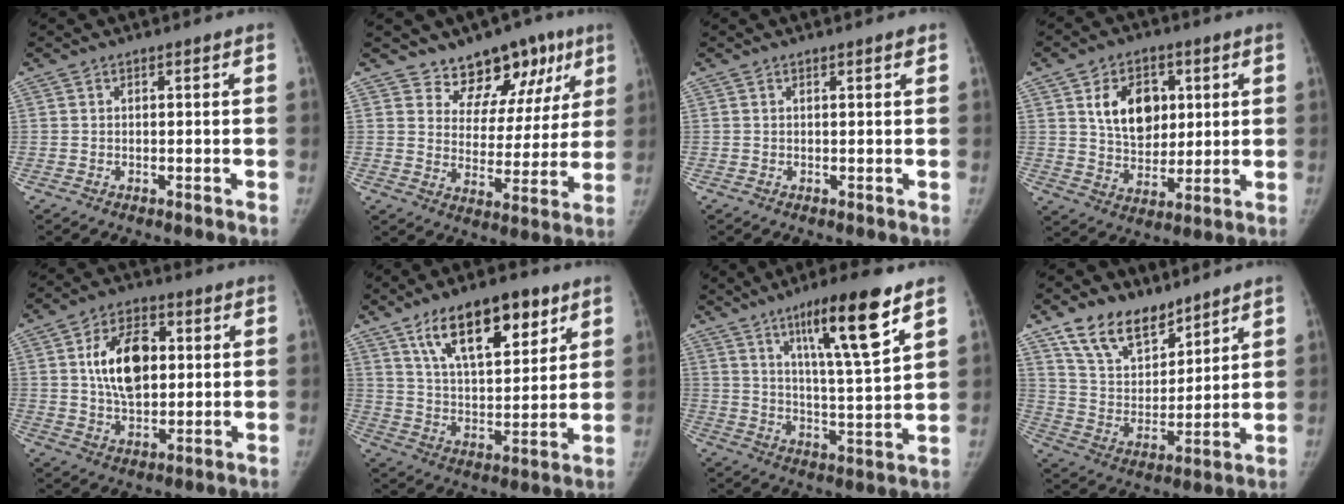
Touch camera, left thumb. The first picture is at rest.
{"total": 13.7, "force": [9.2, 8.5, 5.5], "torque": [-0.008, -0.044, 0.127]}
{"total": 0.9, "force": [0.6, 0.0, 0.6], "torque": [-0.007, -0.002, 0.008]}
{"total": 12.1, "force": [3.7, 8.8, 7.4], "torque": [-0.072, -0.015, 0.068]}
{"total": 13.2, "force": [2.4, 8.3, 10.0], "torque": [-0.140, -0.001, 0.039]}
{"total": 17.6, "force": [9.8, 7.8, 12.4], "torque": [-0.158, -0.037, 0.169]}
{"total": 15.7, "force": [9.0, 1.9, 12.7], "torque": [-0.201, -0.047, 0.150]}
{"total": 13.6, "force": [9.8, 7.5, 5.8], "torque": [-0.066, -0.054, 0.189]}